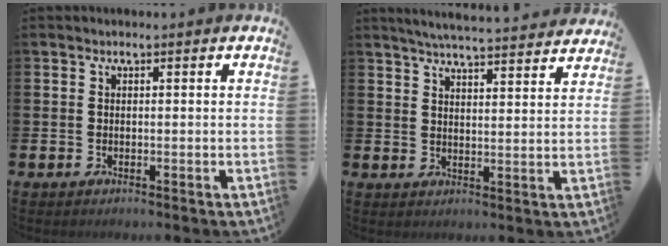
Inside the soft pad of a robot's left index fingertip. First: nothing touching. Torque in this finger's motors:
{"motor_torque": [0.84, -1.04, 0.26, 0.01]}